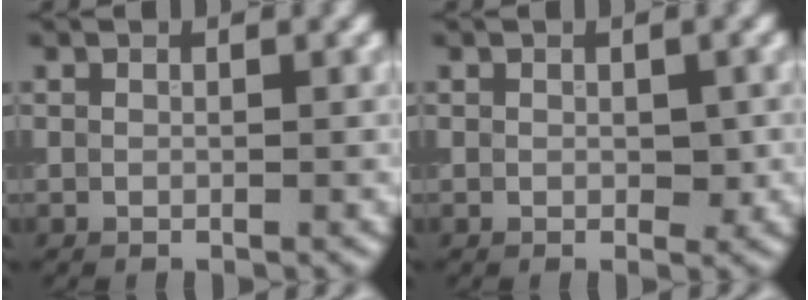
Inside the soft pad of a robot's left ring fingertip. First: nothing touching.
{"total": 1.2, "force": [0.0, 0.7, 1.0], "torque": [-0.010, -0.004, 0.000]}